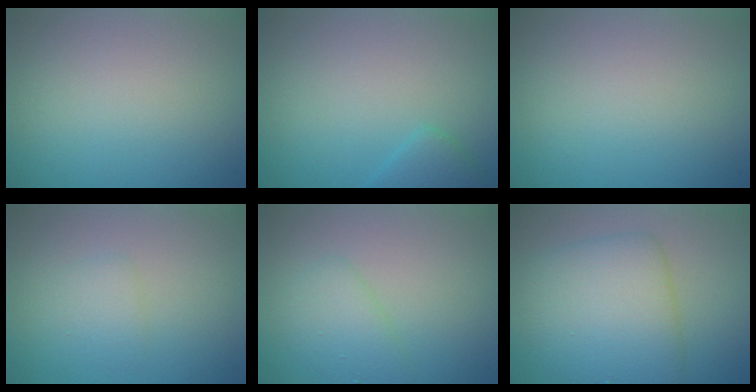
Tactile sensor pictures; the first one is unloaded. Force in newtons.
{"total": 1.8, "press": 1.8, "slide": 0.2}
{"total": 0.0}
{"total": 1.3, "press": 1.3, "slide": 0.0}
{"total": 2.2, "press": 2.2, "slide": 0.1}
{"total": 6.8, "press": 6.8, "slide": 0.2}